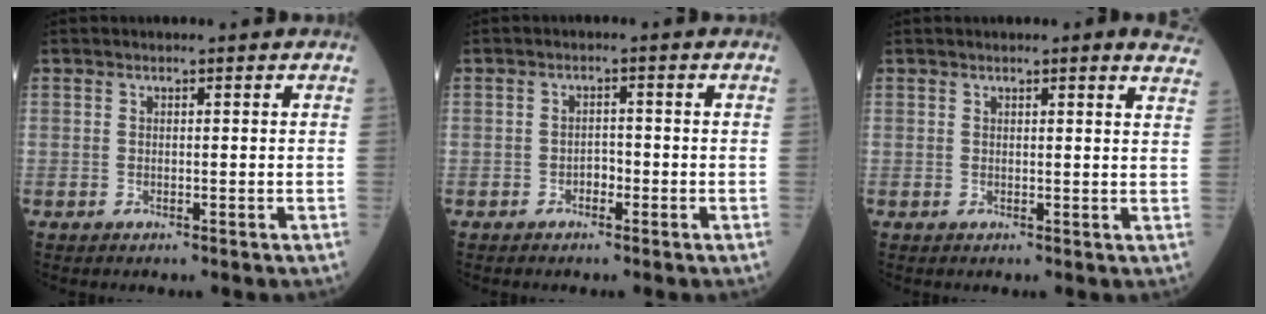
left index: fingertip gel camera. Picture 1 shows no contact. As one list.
[{"total": 1.8, "force": [-0.9, 1.2, 1.1], "torque": [-0.016, 0.006, -0.014]}, {"total": 7.8, "force": [6.9, 1.0, 3.6], "torque": [-0.034, -0.004, 0.060]}]